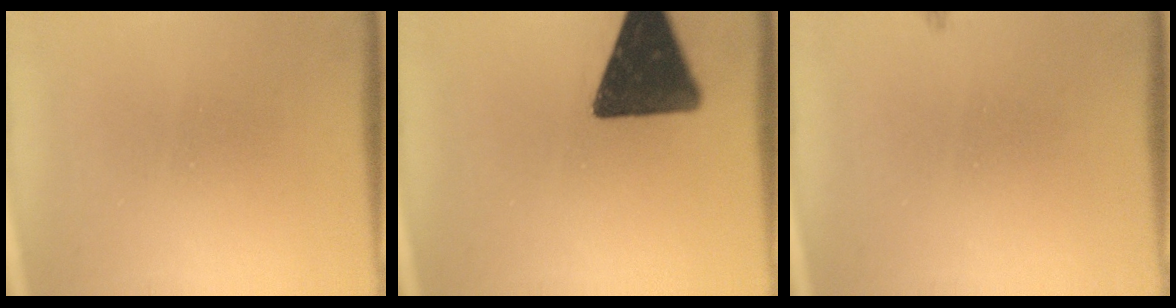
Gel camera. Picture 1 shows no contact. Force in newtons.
{"total": 15.9}
{"total": 0.9}